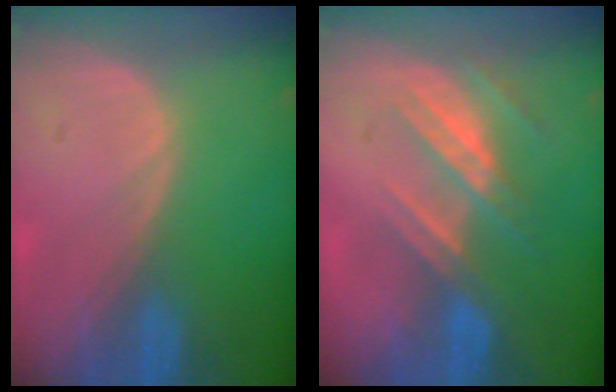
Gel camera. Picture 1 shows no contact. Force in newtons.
{"total": 7.3, "press": 6.5, "slide": 3.3}